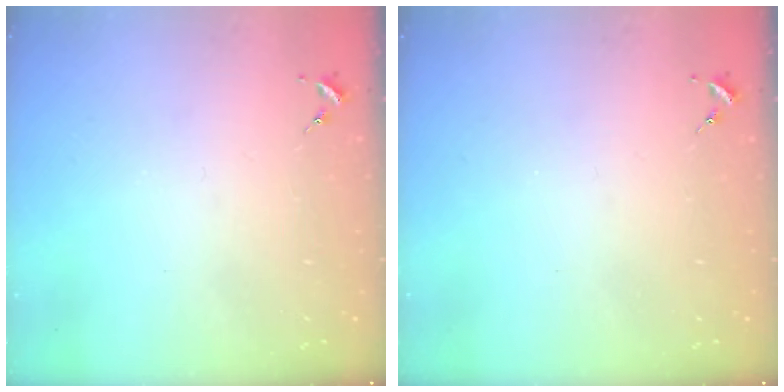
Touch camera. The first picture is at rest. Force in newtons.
{"total": 0.0}